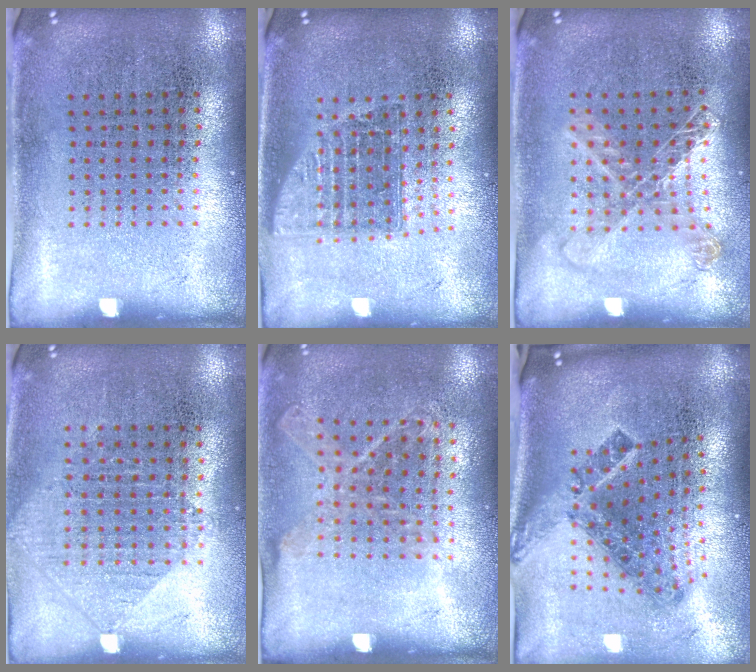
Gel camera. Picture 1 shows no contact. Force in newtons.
{"total": 1.5, "press": 1.2, "slide": 0.9}
{"total": 1.3, "press": 1.2, "slide": 0.5}
{"total": 0.9, "press": 0.9, "slide": 0.2}
{"total": 1.1, "press": 1.0, "slide": 0.5}
{"total": 2.0, "press": 1.4, "slide": 1.4}